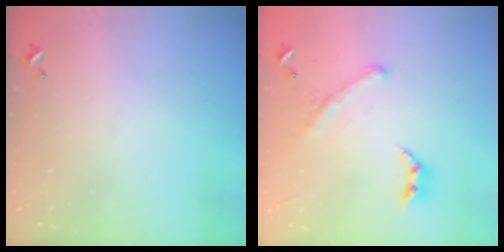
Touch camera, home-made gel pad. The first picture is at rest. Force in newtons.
{"total": 2.0, "press": 1.5, "slide": 1.2}